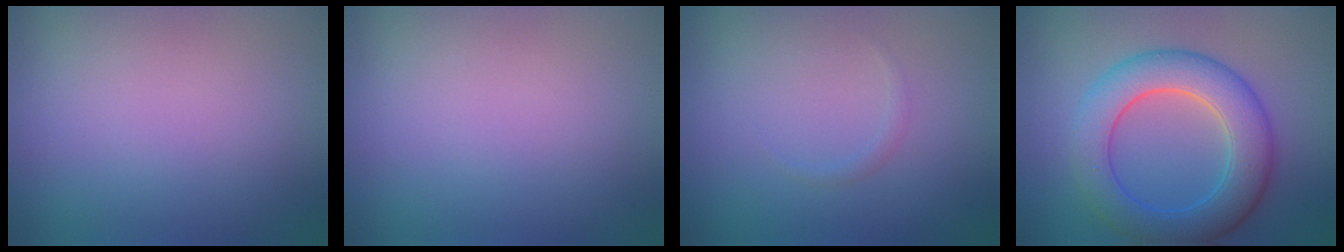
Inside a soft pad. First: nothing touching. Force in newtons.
{"total": 0.0}
{"total": 0.6, "press": 0.6, "slide": 0.1}
{"total": 7.2, "press": 7.2, "slide": 0.0}